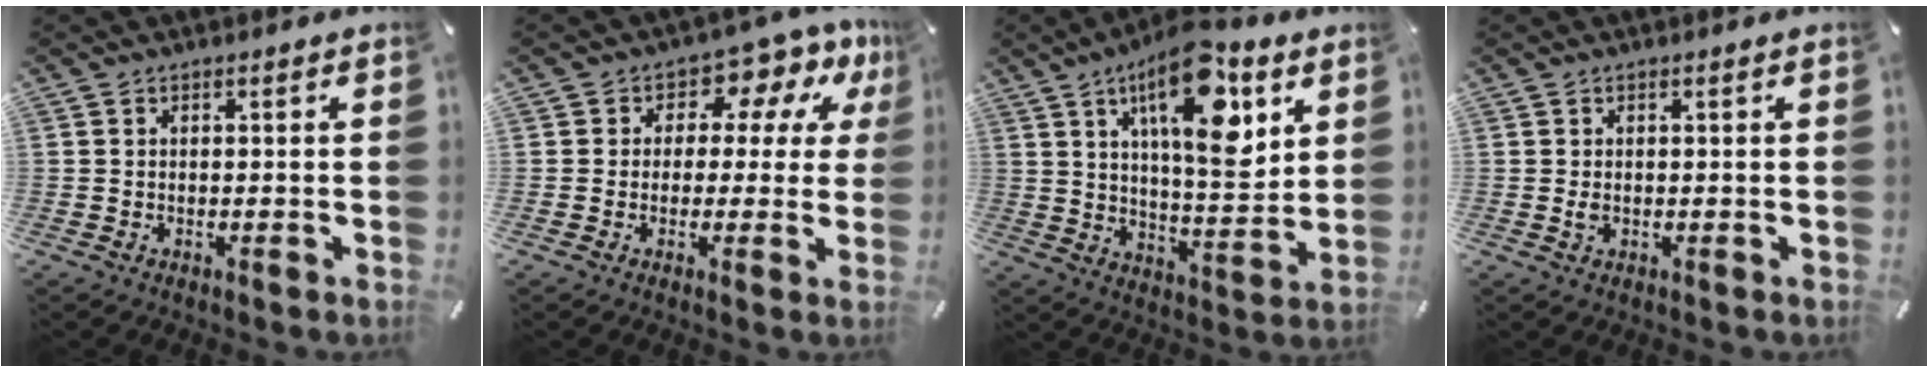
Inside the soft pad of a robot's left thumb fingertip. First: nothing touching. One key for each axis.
{"total": 8.7, "fx": 3.5, "fy": 6.1, "fz": 5.1, "tx": -0.066, "ty": -0.022, "tz": 0.059}
{"total": 18.6, "fx": 9.3, "fy": 7.3, "fz": 14.4, "tx": -0.247, "ty": -0.036, "tz": 0.145}
{"total": 1.2, "fx": 0.0, "fy": 0.5, "fz": 1.1, "tx": -0.020, "ty": 0.000, "tz": 0.000}